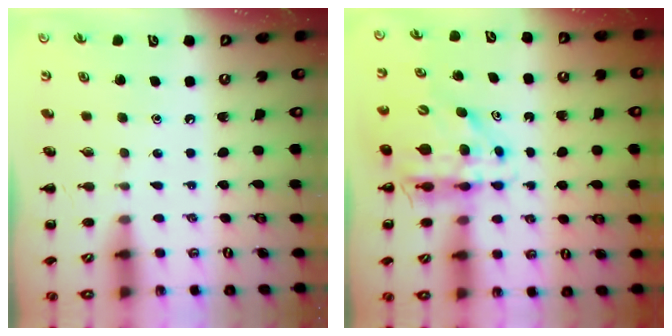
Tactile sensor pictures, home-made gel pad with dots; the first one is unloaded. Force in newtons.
{"total": 9.7, "press": 9.3, "slide": 2.8}